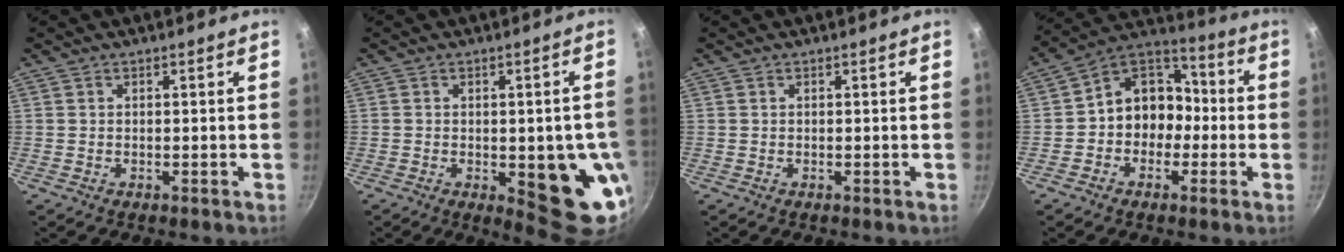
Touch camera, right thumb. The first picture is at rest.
{"total": 13.1, "force": [-2.7, 4.9, 11.9], "torque": [-0.101, 0.000, -0.026]}
{"total": 0.0}
{"total": 11.9, "force": [-1.9, 10.0, 6.3], "torque": [-0.043, 0.056, -0.050]}